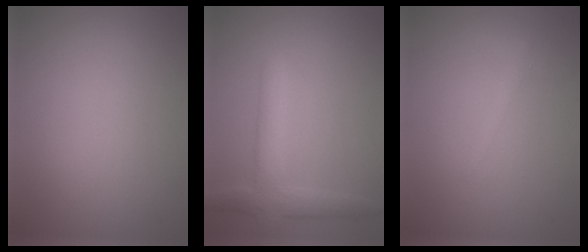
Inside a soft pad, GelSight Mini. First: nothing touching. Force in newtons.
{"total": 3.6, "press": 3.6, "slide": 0.3}
{"total": 1.0, "press": 1.0, "slide": 0.1}